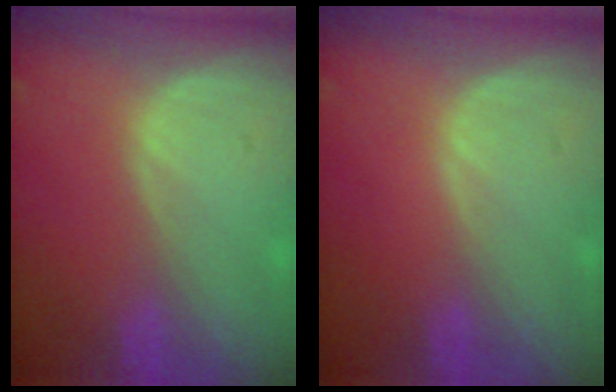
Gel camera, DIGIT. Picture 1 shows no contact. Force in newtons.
{"total": 0.0}